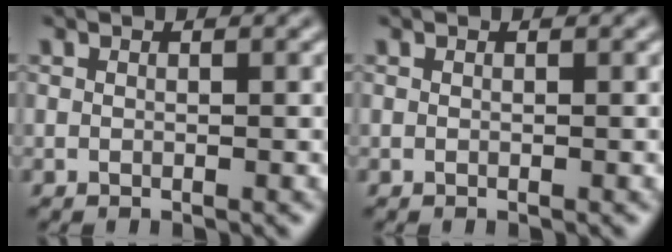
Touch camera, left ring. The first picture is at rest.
{"total": 0.0}